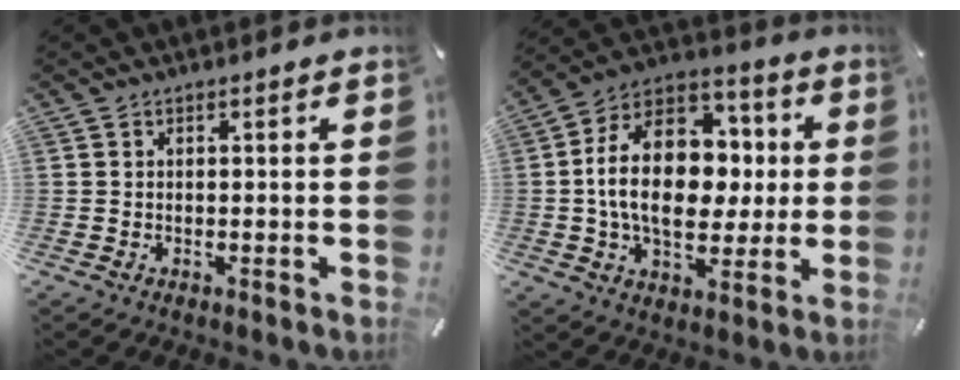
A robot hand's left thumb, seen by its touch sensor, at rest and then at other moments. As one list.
[{"total": 20.1, "force": [0.5, 14.4, 14.0], "torque": [-0.261, 0.008, 0.007]}]